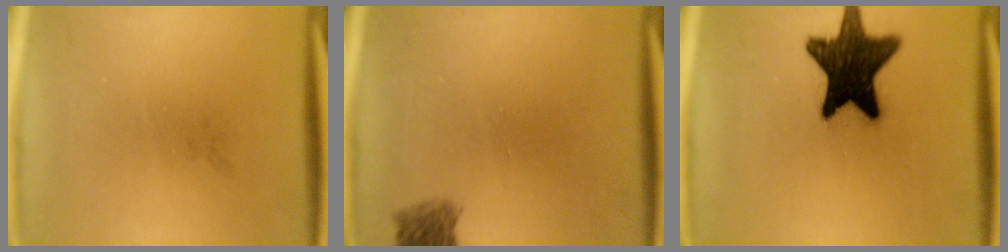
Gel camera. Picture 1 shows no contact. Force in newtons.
{"total": 2.6}
{"total": 16.4}